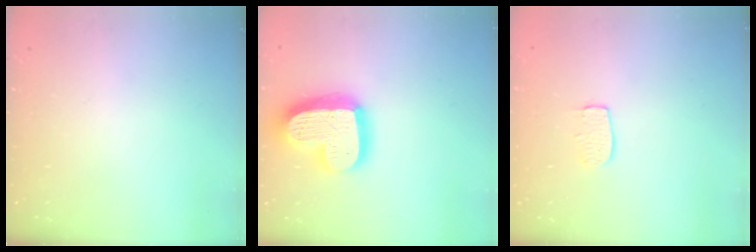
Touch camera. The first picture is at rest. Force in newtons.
{"total": 19.5, "press": 19.4, "slide": 1.7}
{"total": 5.6, "press": 5.6, "slide": 0.4}